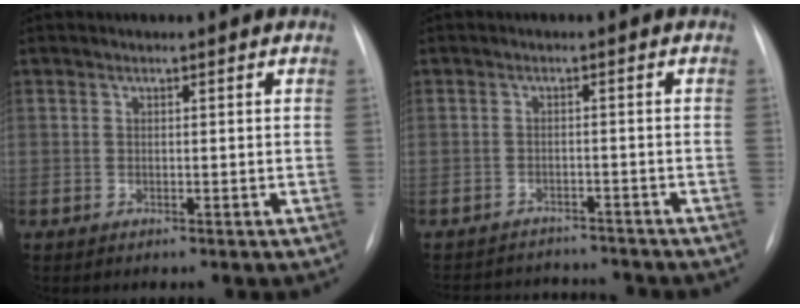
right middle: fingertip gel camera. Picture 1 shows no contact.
{"total": 9.5, "force": [-9.2, 2.0, 1.7], "torque": [-0.033, 0.011, -0.120]}